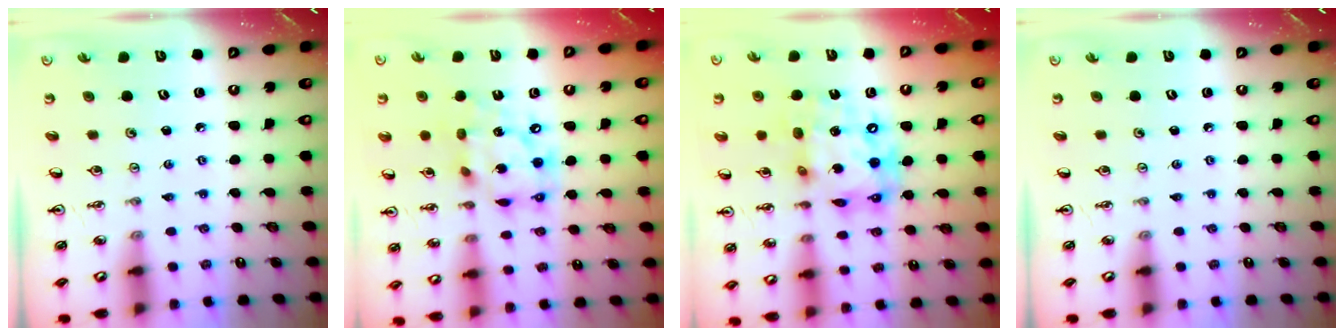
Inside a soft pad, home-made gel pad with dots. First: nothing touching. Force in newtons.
{"total": 14.6, "press": 14.5, "slide": 1.2}
{"total": 16.2, "press": 16.1, "slide": 1.4}
{"total": 0.0}